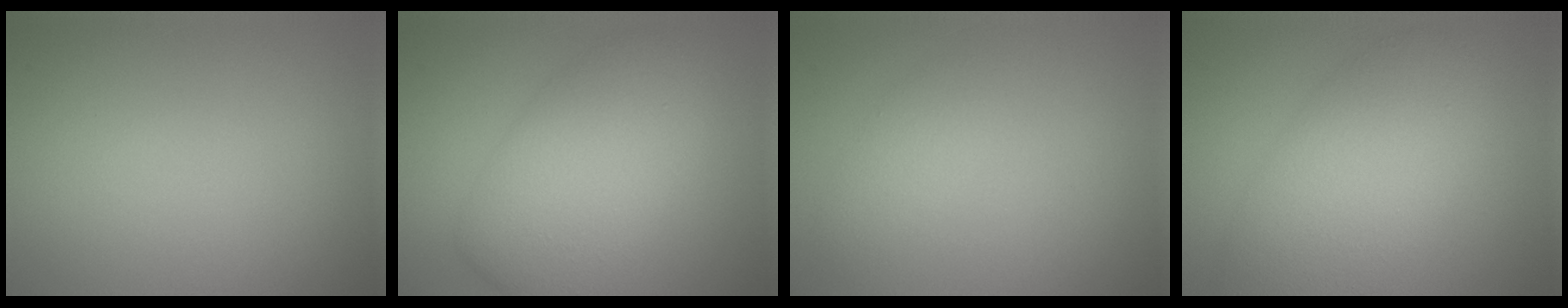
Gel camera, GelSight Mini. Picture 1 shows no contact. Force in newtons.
{"total": 7.7, "press": 7.7, "slide": 0.4}
{"total": 1.7, "press": 1.7, "slide": 0.0}
{"total": 7.6, "press": 7.6, "slide": 0.1}